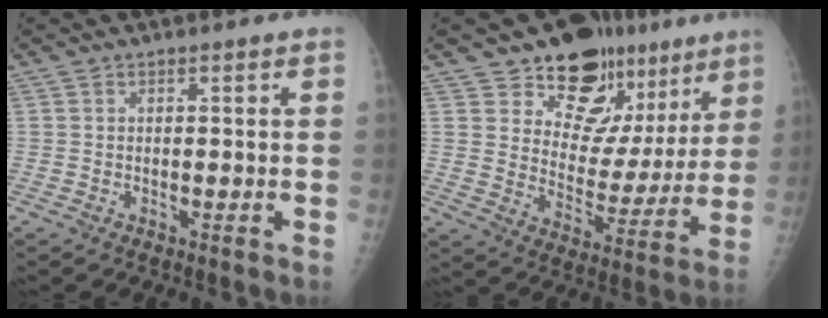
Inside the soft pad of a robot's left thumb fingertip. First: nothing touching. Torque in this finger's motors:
{"motor_torque": [0.14, 0.23, 0.37, -0.26, 0.06]}